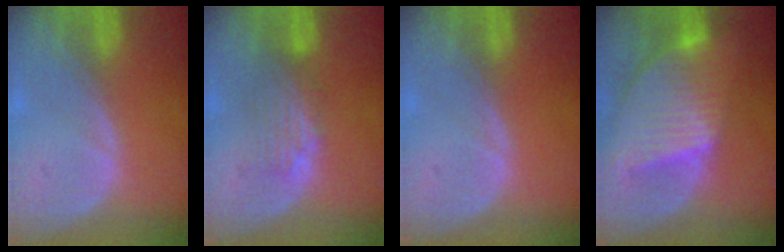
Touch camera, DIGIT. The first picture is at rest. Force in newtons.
{"total": 4.4, "press": 3.8, "slide": 2.2}
{"total": 0.0}
{"total": 9.6, "press": 8.4, "slide": 4.8}